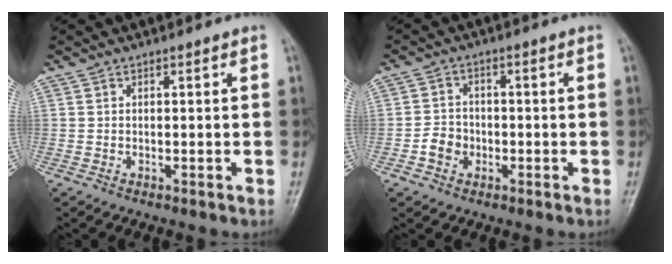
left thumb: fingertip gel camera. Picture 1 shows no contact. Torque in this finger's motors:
{"motor_torque": [-0.17, 0.18, -0.06, 0.00, 0.00]}